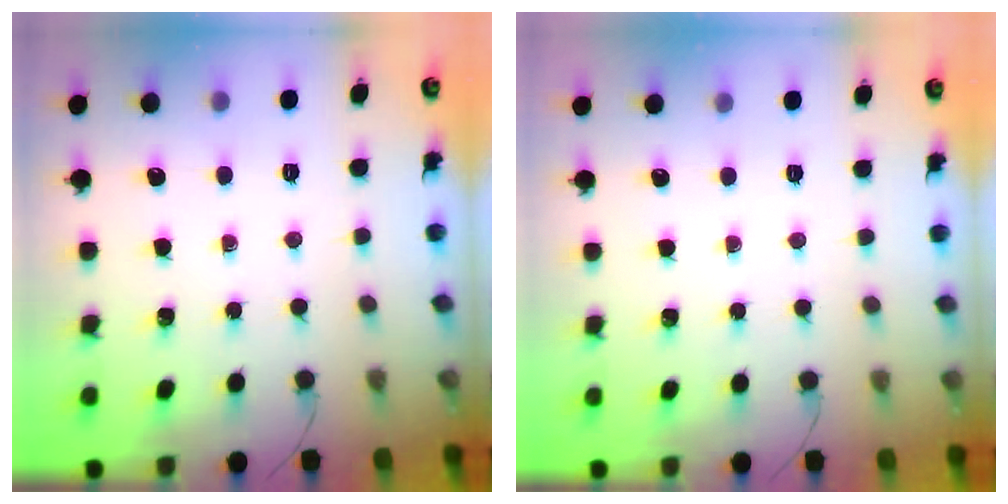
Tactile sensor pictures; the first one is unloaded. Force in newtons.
{"total": 2.4, "press": 2.3, "slide": 0.5}